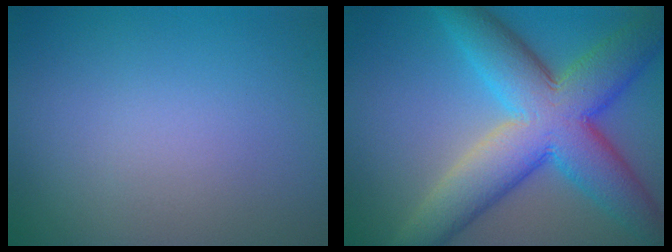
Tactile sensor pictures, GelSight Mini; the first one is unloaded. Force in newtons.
{"total": 11.1, "press": 11.1, "slide": 0.5}